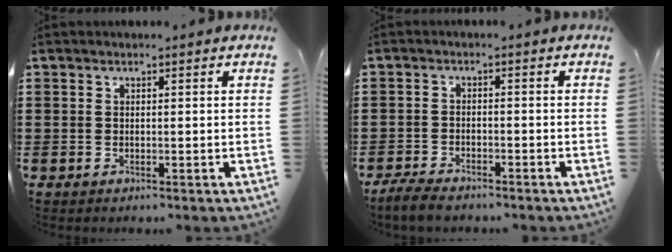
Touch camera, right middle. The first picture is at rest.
{"total": 3.1, "force": [-2.9, 0.7, 1.0], "torque": [-0.033, 0.000, -0.064]}